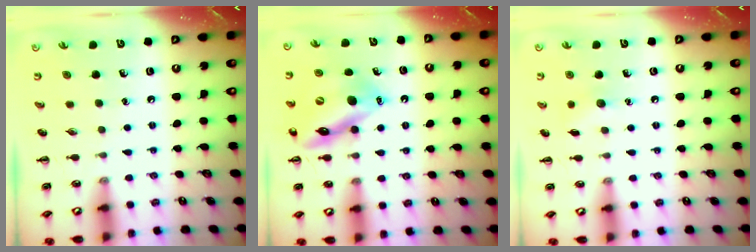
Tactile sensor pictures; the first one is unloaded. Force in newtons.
{"total": 14.6, "press": 14.0, "slide": 3.9}
{"total": 6.5, "press": 6.4, "slide": 1.4}